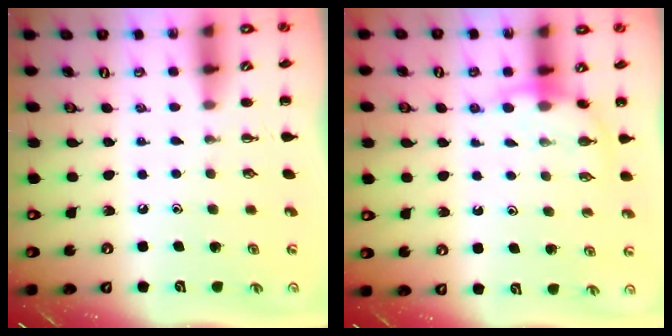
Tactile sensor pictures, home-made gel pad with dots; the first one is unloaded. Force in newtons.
{"total": 6.2, "press": 6.2, "slide": 0.5}